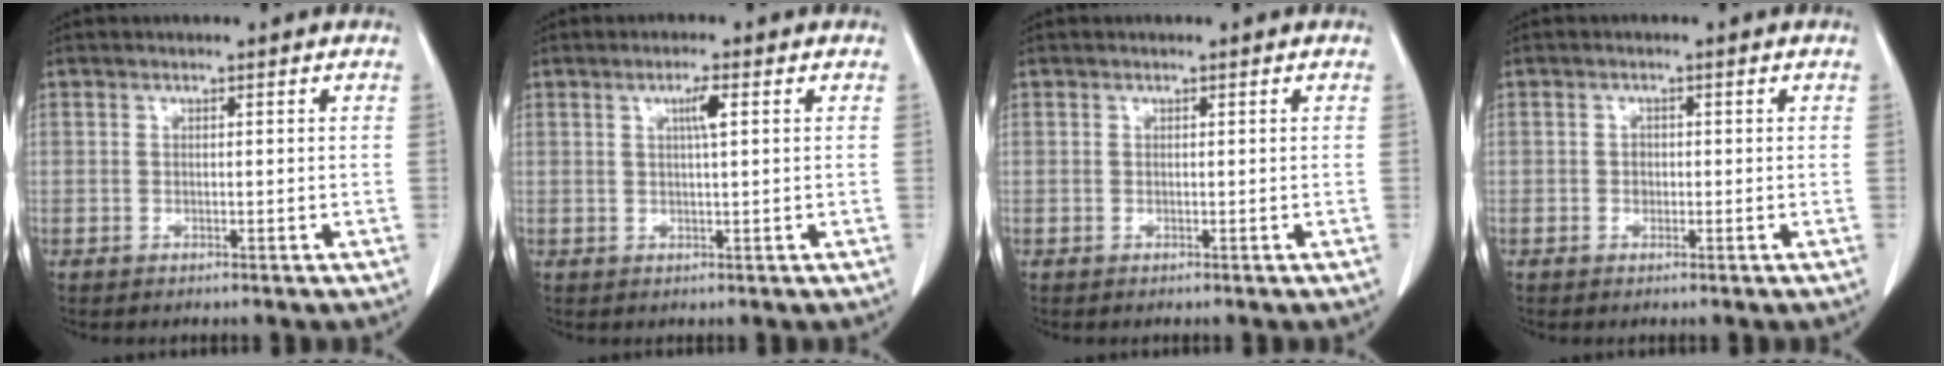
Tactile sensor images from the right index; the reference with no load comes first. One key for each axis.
{"total": 2.7, "fx": 0.9, "fy": 0.0, "fz": 2.5, "tx": -0.045, "ty": 0.001, "tz": 0.016}
{"total": 0.0}
{"total": 1.1, "fx": -0.1, "fy": 0.9, "fz": 0.5, "tx": -0.004, "ty": 0.004, "tz": 0.000}